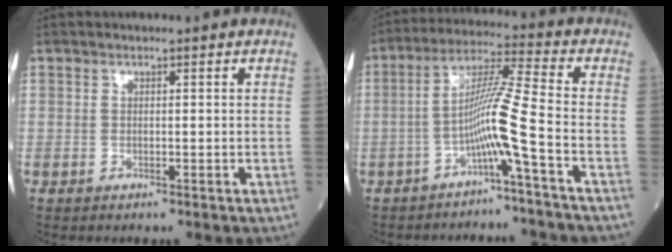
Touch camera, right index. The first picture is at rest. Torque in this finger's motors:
{"motor_torque": [0.69, -0.64, 0.48, 0.13]}